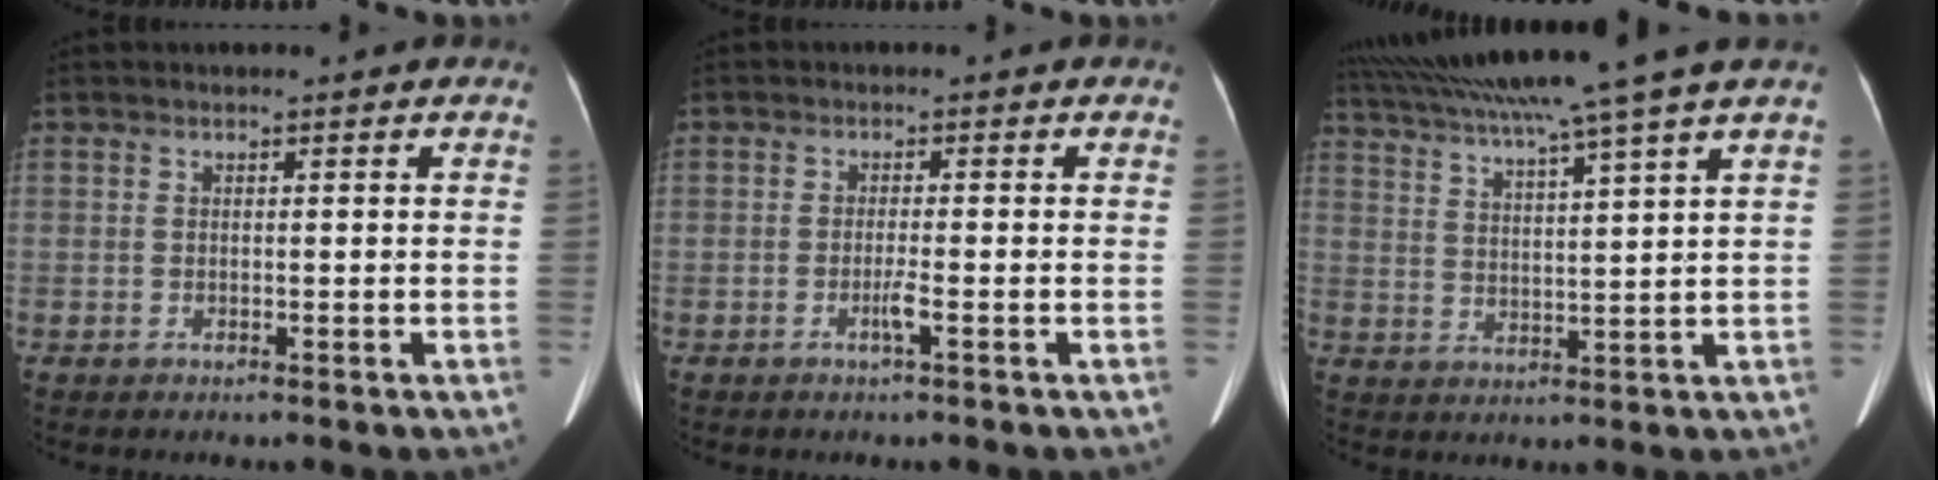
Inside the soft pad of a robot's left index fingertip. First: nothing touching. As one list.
[{"total": 1.6, "force": [-0.9, -0.3, 1.3], "torque": [-0.029, -0.003, -0.016]}, {"total": 15.7, "force": [12.9, -2.7, 8.6], "torque": [-0.148, -0.001, 0.198]}]